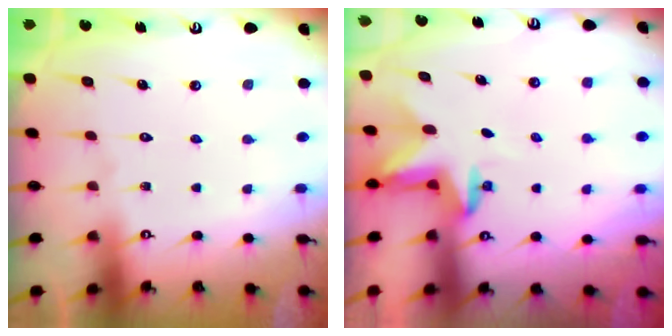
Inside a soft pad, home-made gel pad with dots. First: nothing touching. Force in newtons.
{"total": 3.1, "press": 3.0, "slide": 0.8}